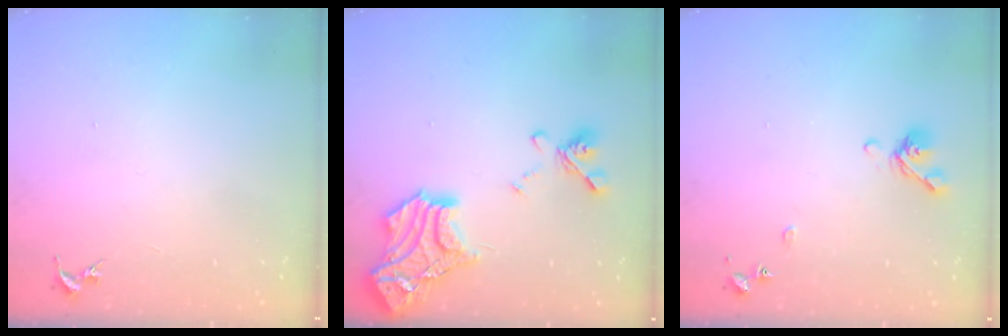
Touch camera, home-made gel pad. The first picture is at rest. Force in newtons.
{"total": 22.9, "press": 22.8, "slide": 2.3}
{"total": 8.6, "press": 8.4, "slide": 1.4}